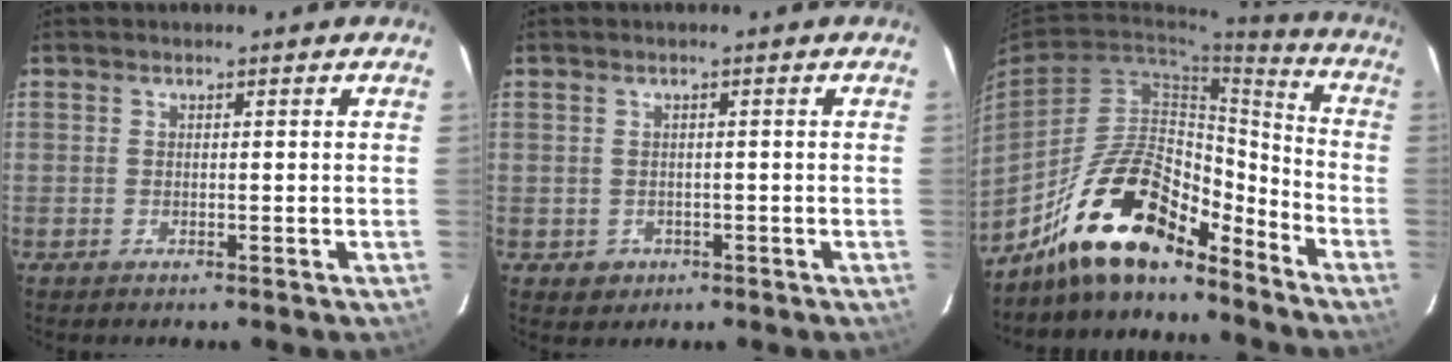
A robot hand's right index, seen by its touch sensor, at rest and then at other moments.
{"total": 3.0, "force": [-0.7, 2.9, 0.5], "torque": [-0.011, 0.000, -0.002]}
{"total": 17.9, "force": [-14.0, 5.8, 9.5], "torque": [-0.175, 0.018, -0.244]}